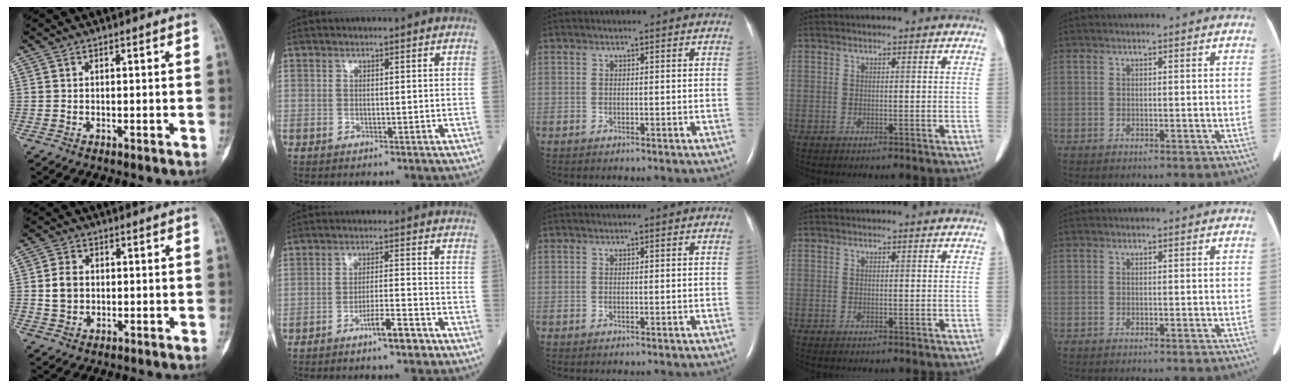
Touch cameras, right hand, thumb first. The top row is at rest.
{"thumb": {"total": 4.6, "force": [0.2, 3.8, 2.7], "torque": [-0.045, 0.004, 0.003]}, "index": {"total": 5.1, "force": [-3.4, 0.3, 3.9], "torque": [-0.063, -0.001, -0.058]}}